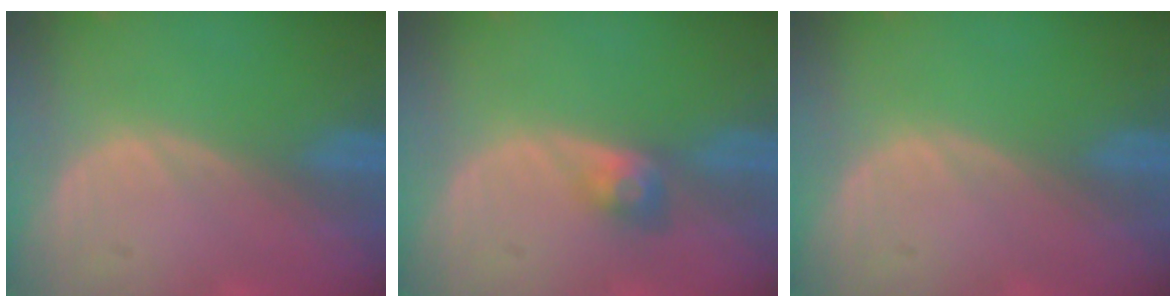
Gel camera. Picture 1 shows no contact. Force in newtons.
{"total": 3.0, "press": 2.6, "slide": 1.5}
{"total": 0.0}